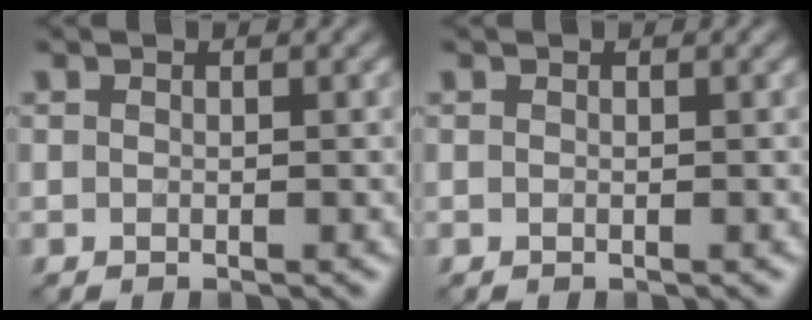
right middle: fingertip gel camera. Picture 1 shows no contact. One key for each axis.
{"total": 0.0}